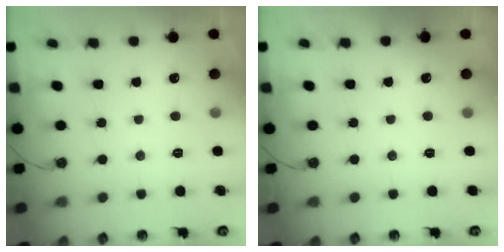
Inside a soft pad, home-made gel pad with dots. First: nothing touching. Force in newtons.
{"total": 1.1, "press": 0.6, "slide": 0.9}